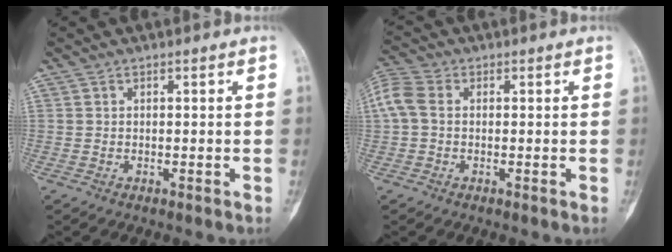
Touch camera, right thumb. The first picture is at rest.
{"total": 6.3, "force": [0.4, 4.5, 4.4], "torque": [-0.111, 0.021, 0.003]}